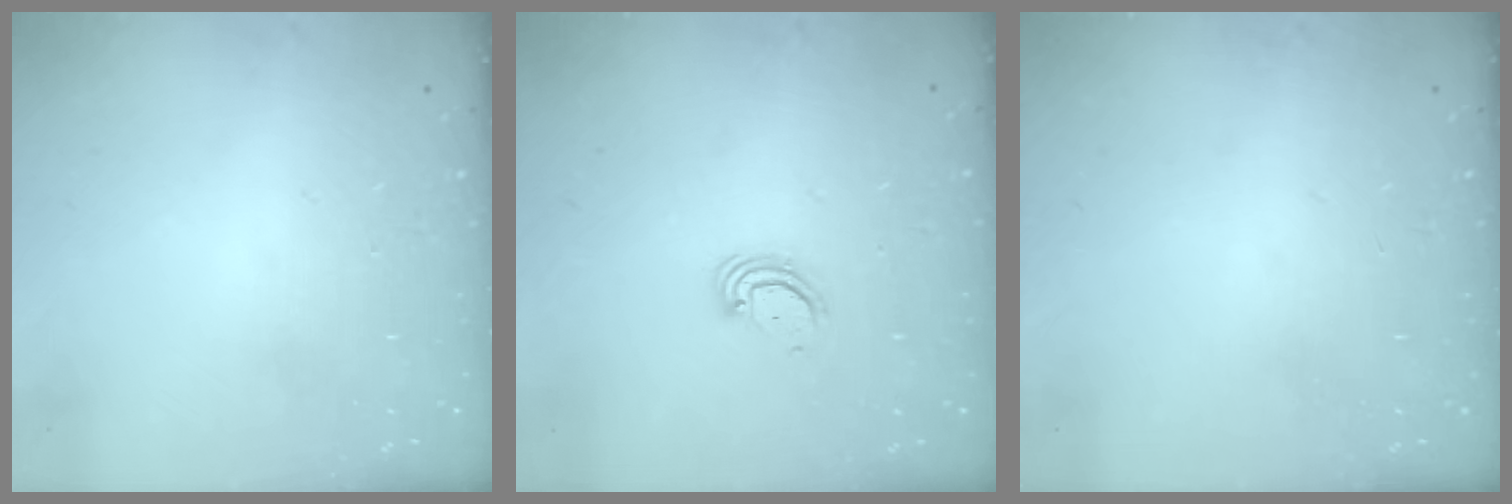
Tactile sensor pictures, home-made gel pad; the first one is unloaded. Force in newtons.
{"total": 2.9, "press": 2.9, "slide": 0.2}
{"total": 0.0}